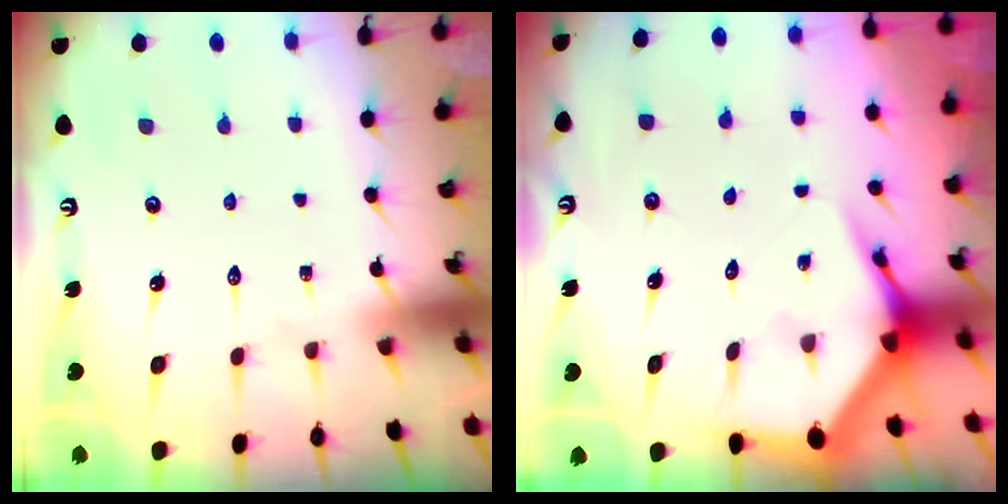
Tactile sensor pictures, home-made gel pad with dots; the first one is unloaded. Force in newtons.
{"total": 4.1, "press": 4.1, "slide": 0.4}